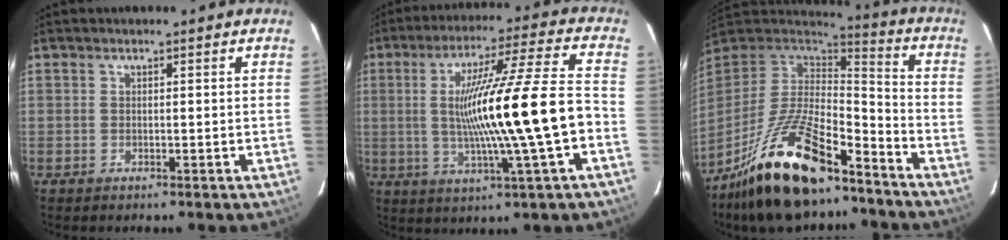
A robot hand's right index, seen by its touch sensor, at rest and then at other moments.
{"total": 17.6, "force": [-2.1, -1.0, 17.4], "torque": [-0.304, 0.003, -0.035]}
{"total": 21.1, "force": [-14.6, 6.2, 13.9], "torque": [-0.264, -0.004, -0.260]}